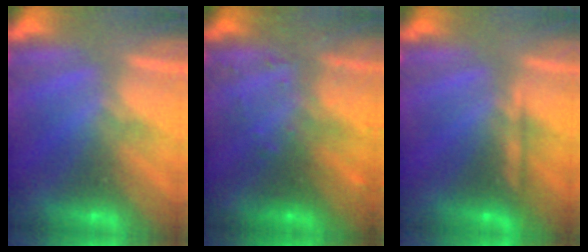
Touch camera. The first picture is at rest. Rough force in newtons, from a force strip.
{"total": 2.9}
{"total": 2.2}